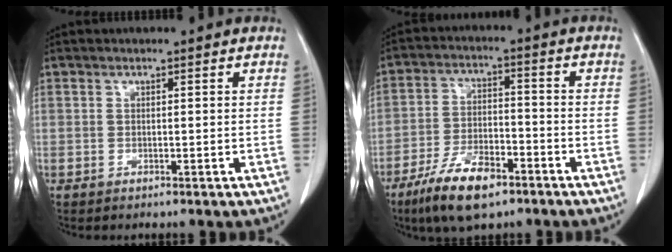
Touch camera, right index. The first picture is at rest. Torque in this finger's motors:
{"motor_torque": [1.01, -0.98, 0.51, 0.17]}